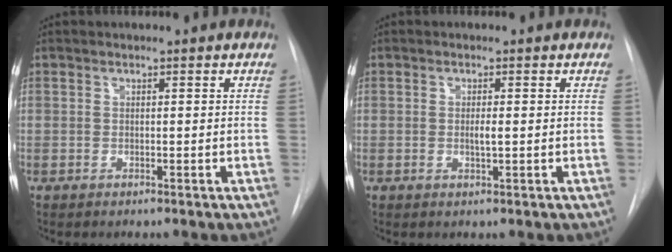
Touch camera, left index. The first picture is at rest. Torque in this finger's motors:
{"motor_torque": [0.16, 0.02, 0.03, 0.01]}